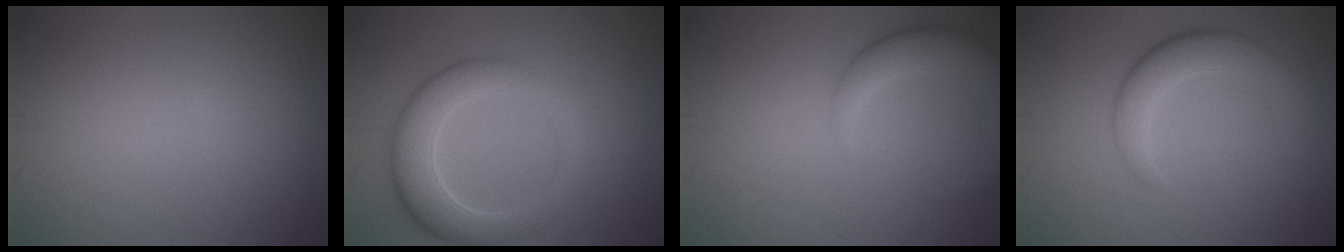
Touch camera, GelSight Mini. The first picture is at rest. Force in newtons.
{"total": 5.8, "press": 5.8, "slide": 0.5}
{"total": 5.0, "press": 5.0, "slide": 0.4}
{"total": 4.3, "press": 4.3, "slide": 0.1}